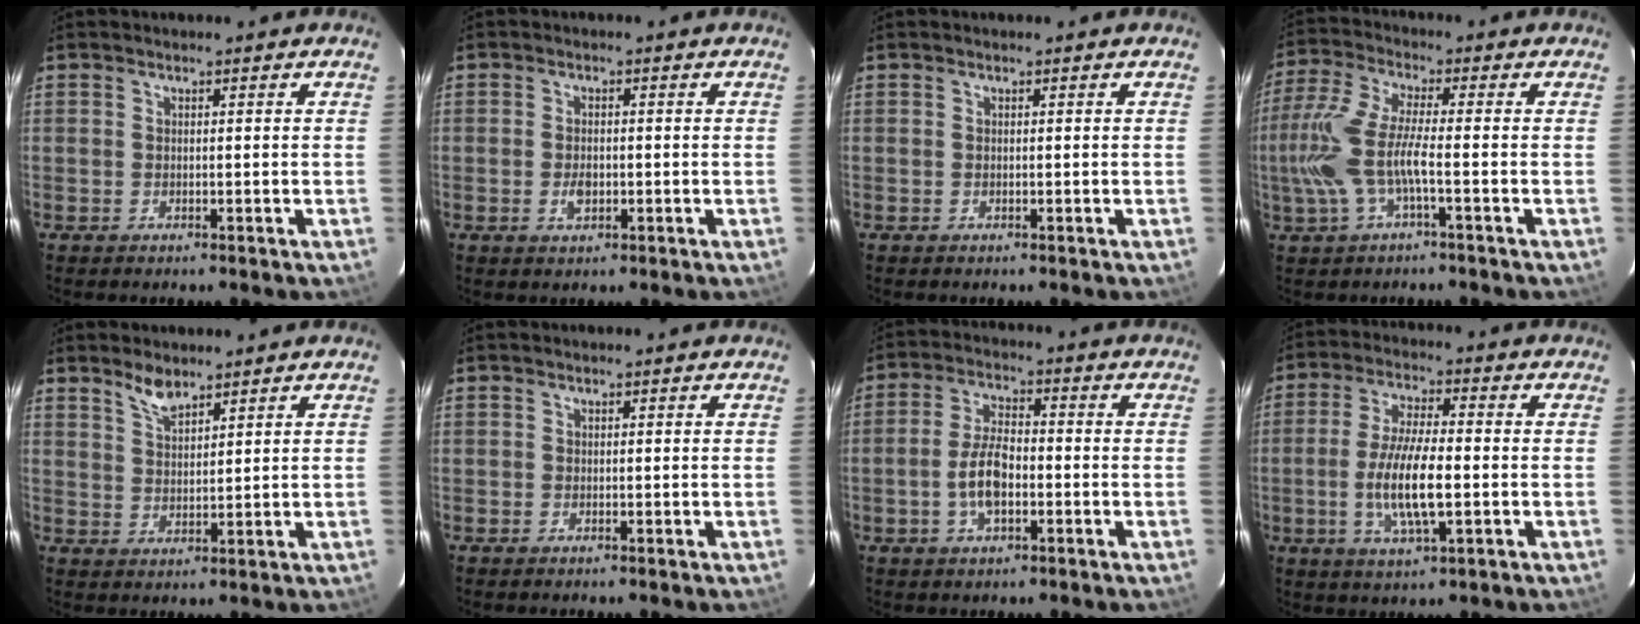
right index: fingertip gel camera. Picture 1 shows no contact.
{"total": 2.9, "force": [-0.8, 1.6, 2.3], "torque": [-0.043, 0.000, -0.012]}
{"total": 0.0}
{"total": 10.2, "force": [-2.7, 1.6, 9.7], "torque": [-0.215, -0.006, -0.049]}
{"total": 4.0, "force": [3.4, 1.2, 1.9], "torque": [-0.034, 0.004, 0.065]}
{"total": 0.0}
{"total": 7.1, "force": [-2.1, 3.1, 6.1], "torque": [-0.124, 0.008, -0.036]}
{"total": 10.9, "force": [-2.1, 2.7, 10.3], "torque": [-0.204, -0.006, -0.041]}